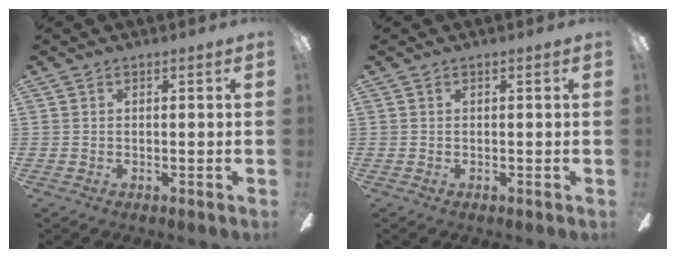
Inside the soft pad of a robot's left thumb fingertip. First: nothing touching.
{"total": 0.0}